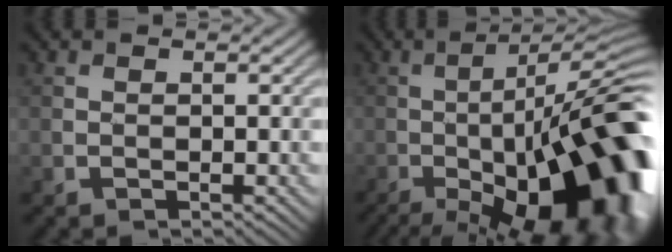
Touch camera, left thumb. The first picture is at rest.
{"total": 20.4, "force": [-8.4, 6.3, 17.5], "torque": [-0.230, -0.011, -0.132]}